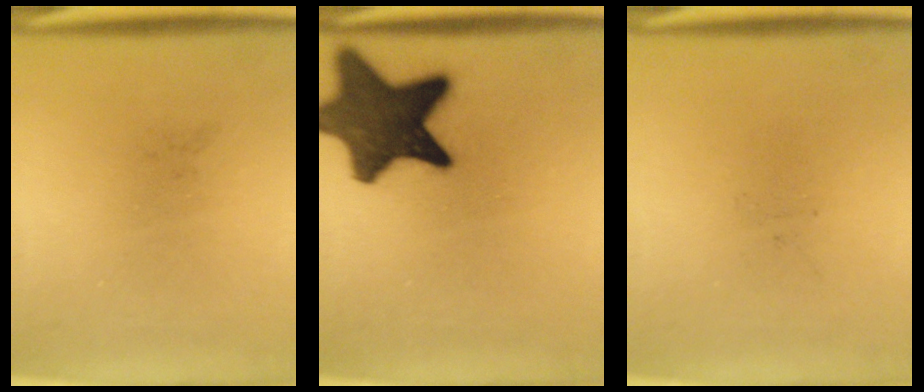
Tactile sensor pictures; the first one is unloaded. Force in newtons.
{"total": 15.3}
{"total": 0.0}